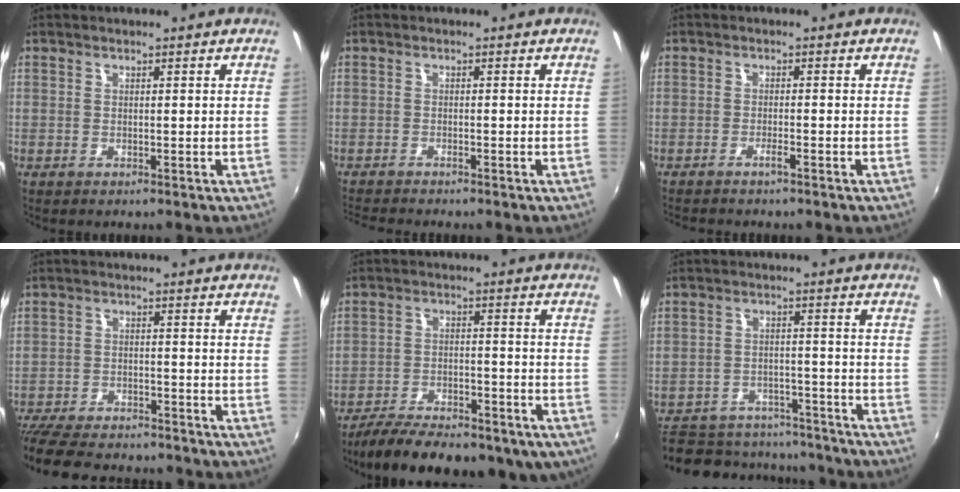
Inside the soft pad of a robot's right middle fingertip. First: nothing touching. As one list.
[{"total": 3.7, "force": [-3.5, 0.0, 1.2], "torque": [-0.036, -0.014, -0.066]}, {"total": 1.8, "force": [-1.5, -0.2, 0.9], "torque": [-0.026, 0.001, -0.030]}, {"total": 15.2, "force": [-13.2, 4.2, 6.3], "torque": [-0.148, -0.026, -0.205]}, {"total": 19.1, "force": [-14.3, 7.2, 10.5], "torque": [-0.201, -0.036, -0.198]}, {"total": 17.9, "force": [-14.2, 8.8, 6.4], "torque": [-0.157, 0.021, -0.177]}]